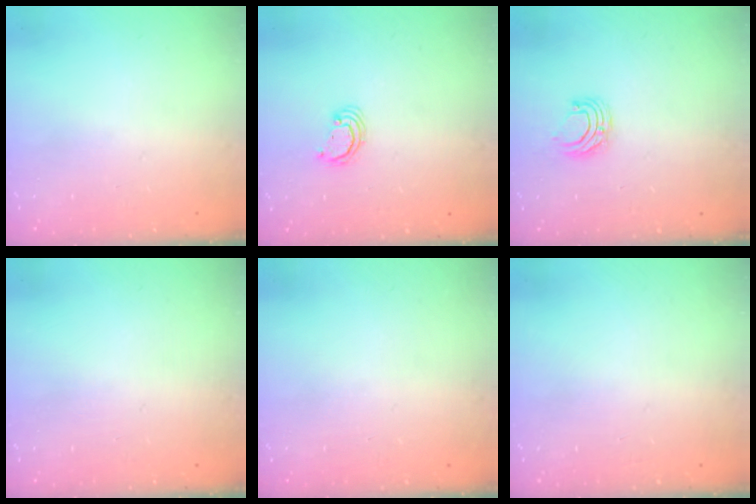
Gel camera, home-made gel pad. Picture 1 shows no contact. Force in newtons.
{"total": 2.4, "press": 2.4, "slide": 0.3}
{"total": 5.6, "press": 5.6, "slide": 0.6}
{"total": 0.0}
{"total": 0.0}
{"total": 0.0}